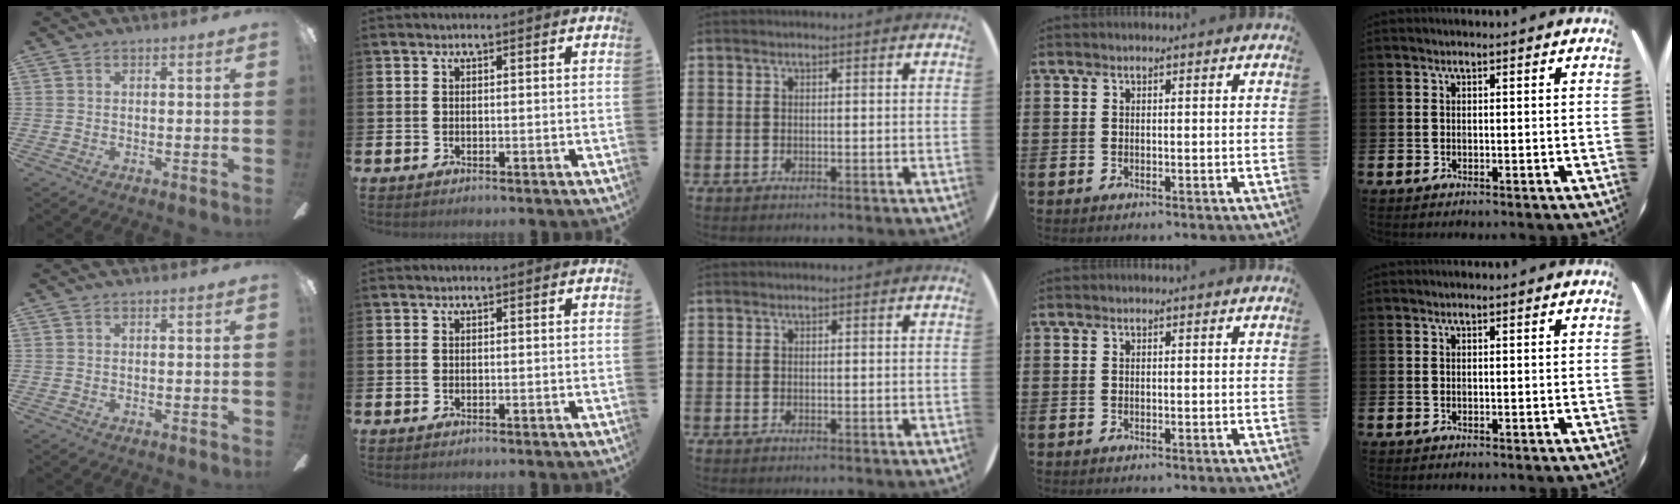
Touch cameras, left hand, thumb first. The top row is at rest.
{}